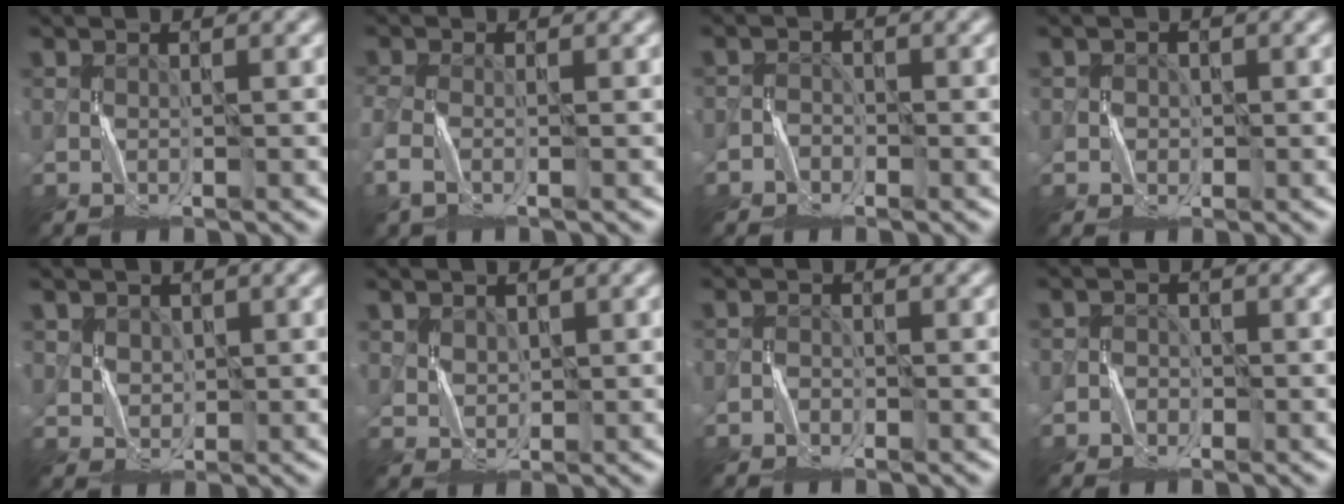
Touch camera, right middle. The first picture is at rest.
{"total": 2.7, "force": [-1.4, 1.4, 1.8], "torque": [-0.058, -0.008, -0.034]}
{"total": 1.5, "force": [-1.2, 1.0, -0.2], "torque": [0.011, 0.008, -0.022]}
{"total": 1.3, "force": [0.1, 1.3, -0.2], "torque": [0.003, -0.001, 0.000]}
{"total": 2.6, "force": [1.5, 2.1, 0.6], "torque": [-0.033, 0.001, 0.042]}
{"total": 1.8, "force": [1.1, 1.4, 0.3], "torque": [-0.016, 0.000, 0.026]}
{"total": 1.1, "force": [-0.9, 0.6, -0.1], "torque": [0.002, 0.006, -0.017]}
{"total": 1.4, "force": [-0.8, 1.1, -0.3], "torque": [0.018, 0.006, -0.015]}